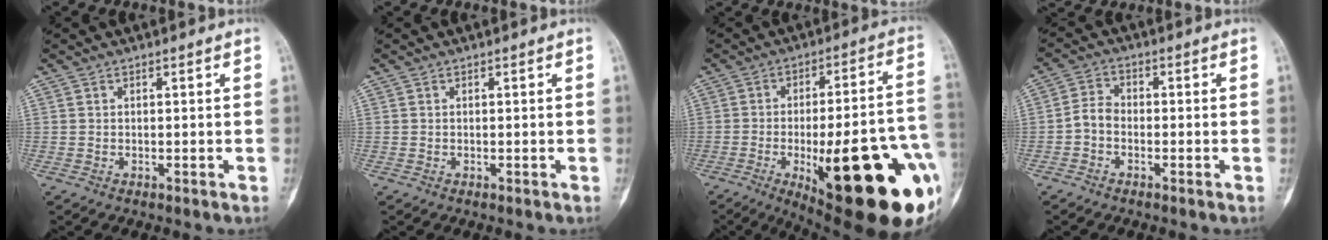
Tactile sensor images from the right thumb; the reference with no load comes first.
{"total": 0.0}
{"total": 32.3, "force": [-9.6, 9.4, 29.3], "torque": [-0.315, 0.011, -0.120]}
{"total": 3.9, "force": [-1.4, 3.0, 2.2], "torque": [-0.030, 0.015, -0.038]}